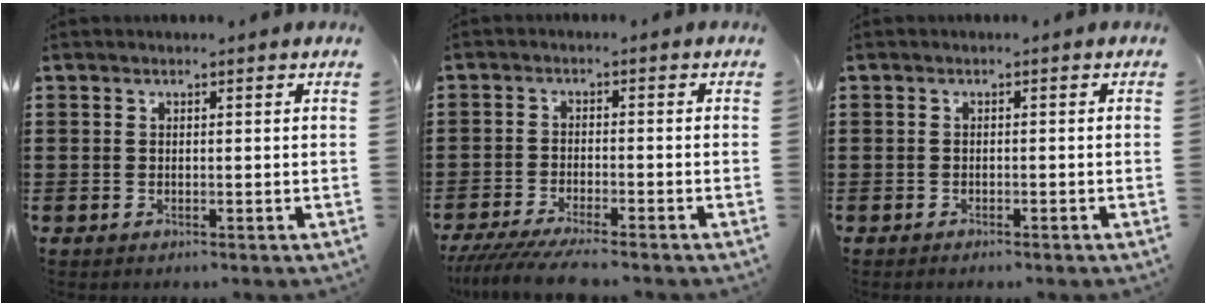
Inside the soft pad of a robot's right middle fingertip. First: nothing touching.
{"total": 4.9, "force": [-4.5, 0.1, 1.8], "torque": [-0.045, -0.016, -0.089]}
{"total": 0.8, "force": [-0.8, 0.1, 0.1], "torque": [-0.004, -0.002, -0.017]}